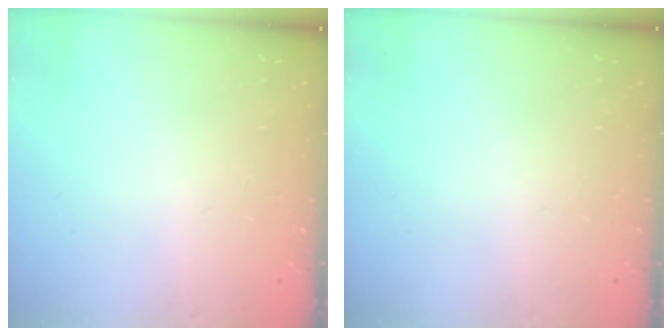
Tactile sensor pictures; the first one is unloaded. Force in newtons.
{"total": 0.0}